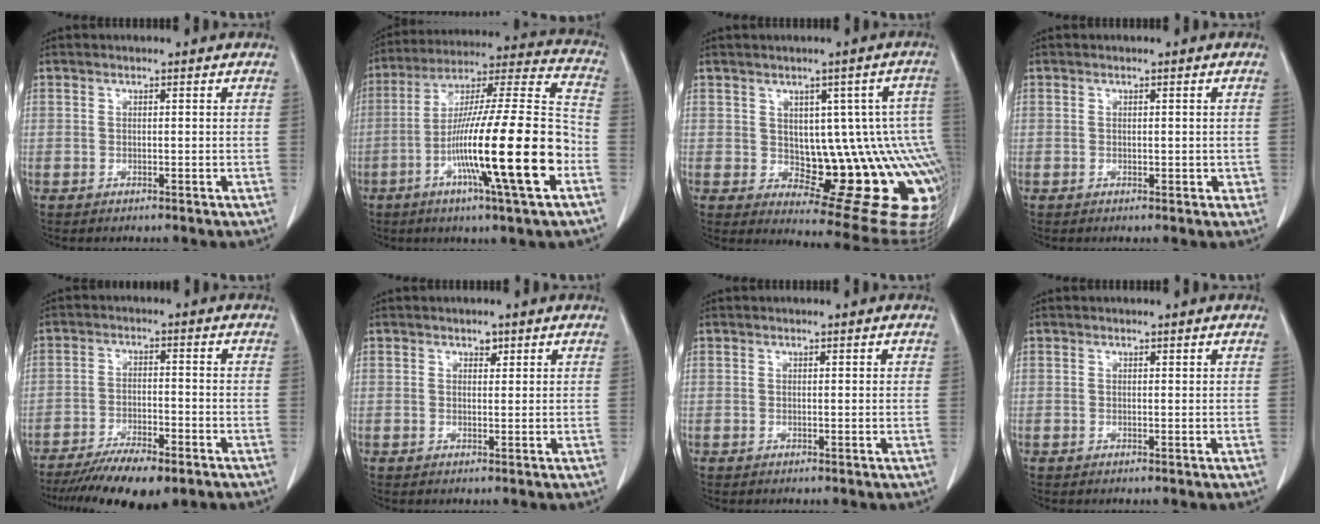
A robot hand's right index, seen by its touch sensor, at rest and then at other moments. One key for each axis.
{"total": 22.4, "fx": -7.4, "fy": 0.6, "fz": 21.2, "tx": -0.345, "ty": -0.012, "tz": -0.130}
{"total": 15.9, "fx": -1.9, "fy": 6.6, "fz": 14.3, "tx": -0.101, "ty": 0.021, "tz": -0.004}
{"total": 1.3, "fx": -0.1, "fy": 1.0, "fz": 0.8, "tx": -0.004, "ty": 0.003, "tz": 0.000}
{"total": 10.9, "fx": -8.2, "fy": 2.5, "fz": 6.8, "tx": -0.113, "ty": -0.020, "tz": -0.131}
{"total": 1.1, "fx": 0.7, "fy": 0.7, "fz": 0.5, "tx": -0.010, "ty": -0.006, "tz": 0.010}
{"total": 0.6, "fx": 0.2, "fy": 0.2, "fz": 0.5, "tx": -0.012, "ty": 0.004, "tz": 0.004}
{"total": 0.0}